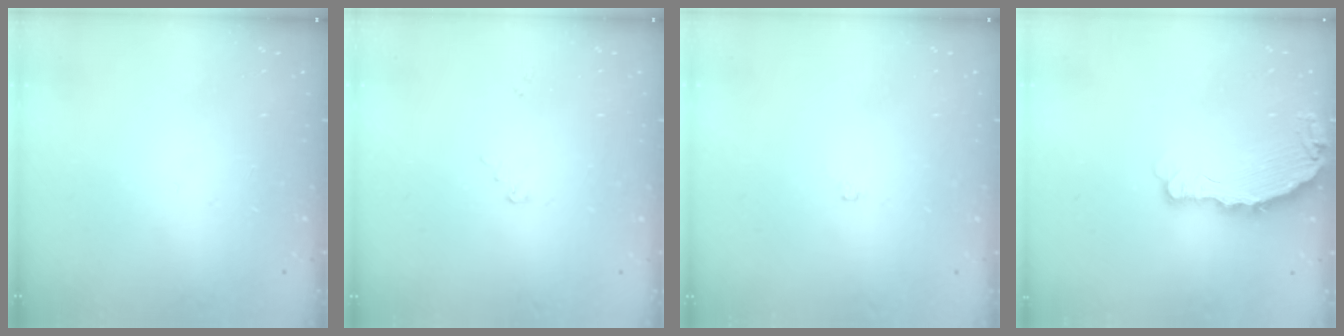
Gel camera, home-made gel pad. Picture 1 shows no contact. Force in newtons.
{"total": 2.4, "press": 2.4, "slide": 0.3}
{"total": 4.0, "press": 3.9, "slide": 0.9}
{"total": 5.0, "press": 5.0, "slide": 0.6}